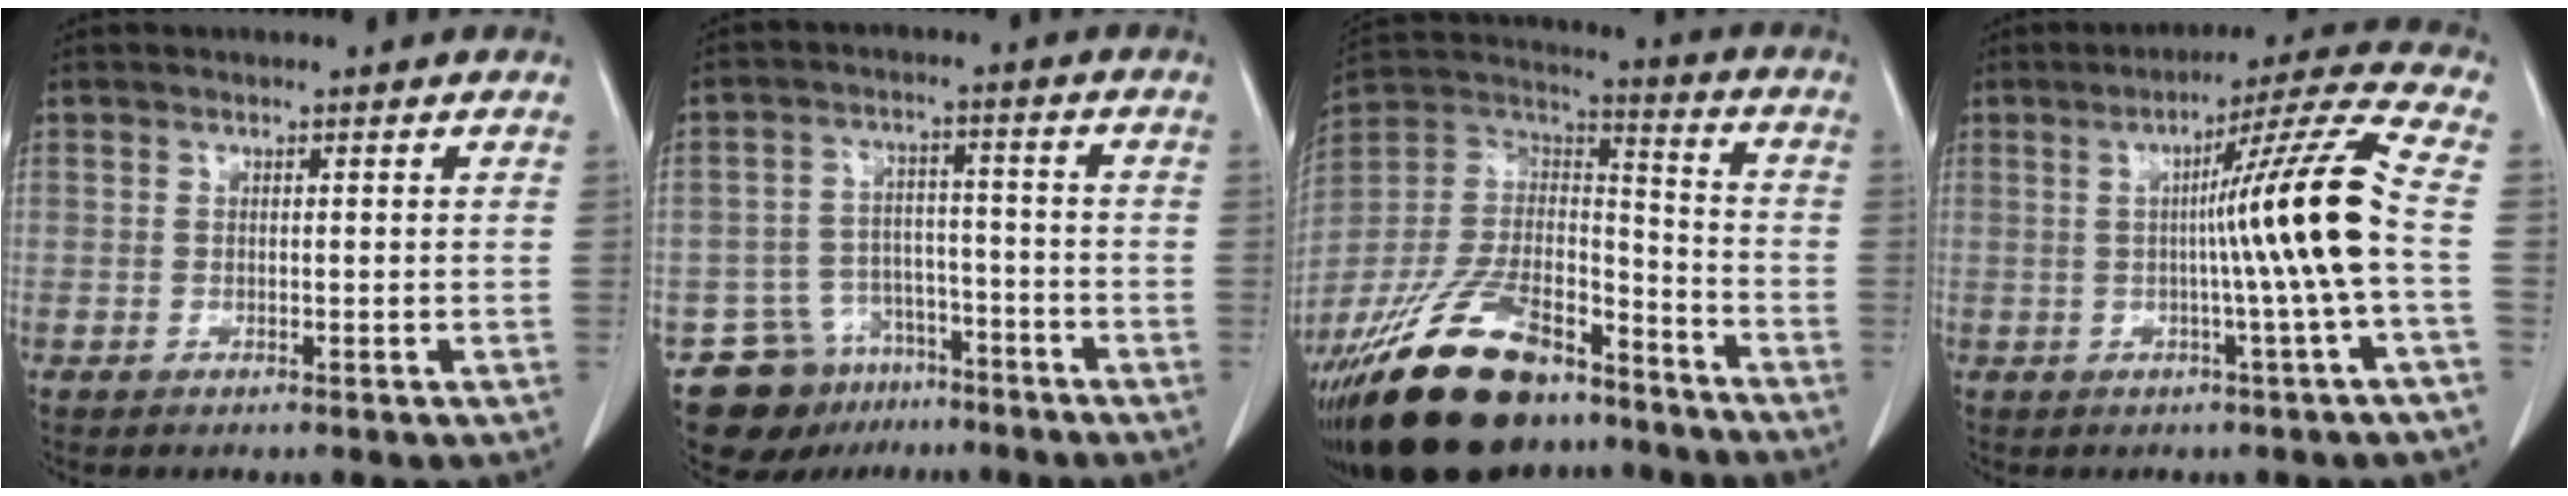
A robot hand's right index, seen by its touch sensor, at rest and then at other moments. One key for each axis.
{"total": 9.9, "fx": -6.7, "fy": 6.9, "fz": 2.1, "tx": -0.035, "ty": 0.032, "tz": -0.099}
{"total": 26.6, "fx": -19.0, "fy": 11.1, "fz": 15.0, "tx": -0.332, "ty": -0.009, "tz": -0.335}
{"total": 12.4, "fx": -0.8, "fy": -2.7, "fz": 12.0, "tx": -0.175, "ty": 0.006, "tz": -0.010}